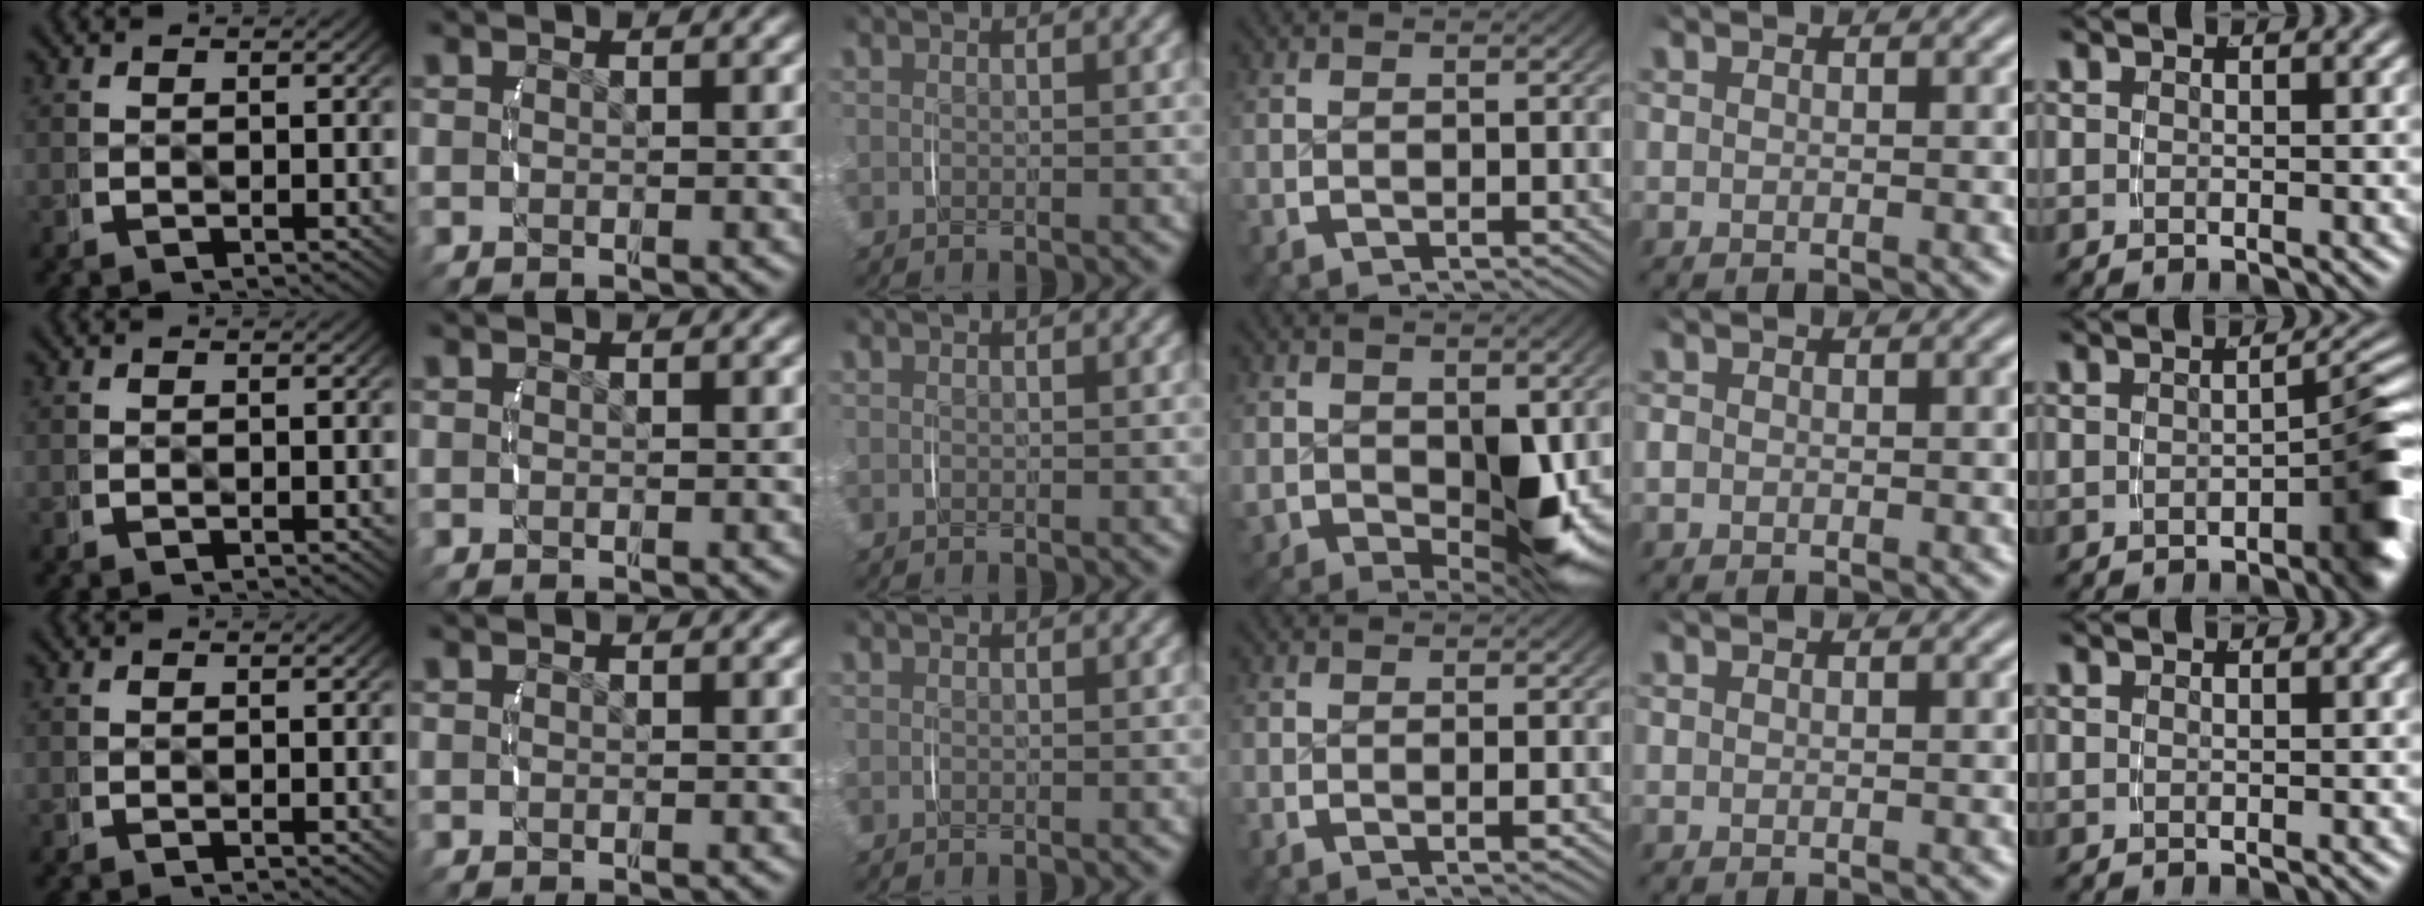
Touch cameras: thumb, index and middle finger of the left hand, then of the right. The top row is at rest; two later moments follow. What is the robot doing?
{"motion": "lift_and_place", "object": "jar lid"}